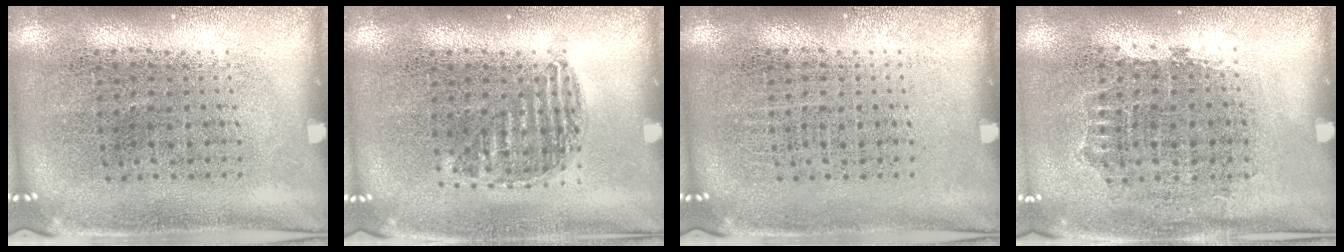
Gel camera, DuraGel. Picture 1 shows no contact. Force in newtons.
{"total": 0.9, "press": 0.8, "slide": 0.5}
{"total": 0.0}
{"total": 0.8, "press": 0.7, "slide": 0.3}